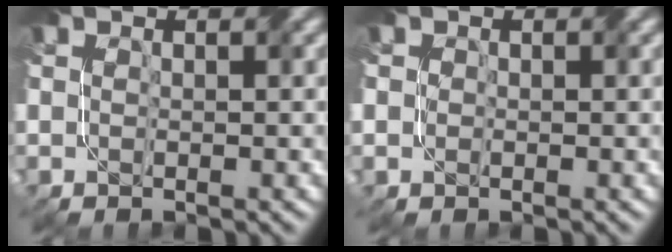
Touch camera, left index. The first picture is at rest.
{"total": 0.8, "force": [0.2, 0.8, -0.1], "torque": [-0.003, 0.003, 0.003]}